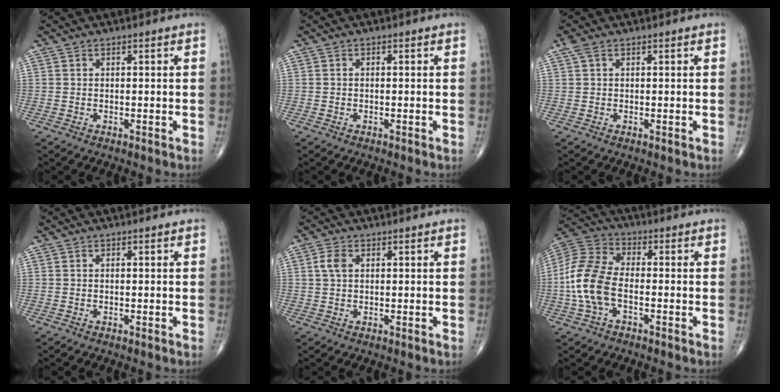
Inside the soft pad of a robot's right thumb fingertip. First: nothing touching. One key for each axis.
{"total": 0.0}
{"total": 1.7, "fx": 0.9, "fy": 0.7, "fz": 1.2, "tx": -0.036, "ty": 0.015, "tz": 0.021}
{"total": 0.0}
{"total": 2.7, "fx": 0.7, "fy": 1.7, "fz": 2.0, "tx": -0.046, "ty": 0.007, "tz": 0.012}
{"total": 11.9, "fx": -2.5, "fy": 6.6, "fz": 9.5, "tx": -0.212, "ty": 0.029, "tz": -0.056}